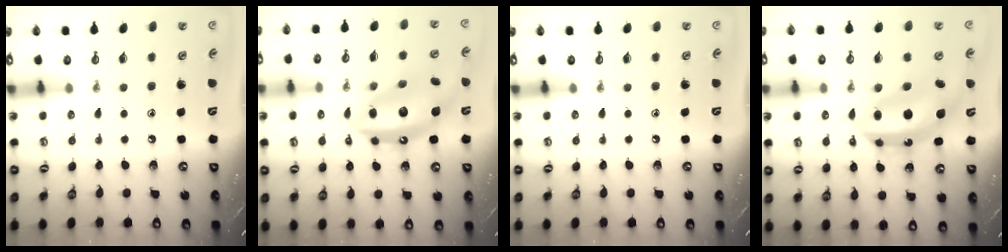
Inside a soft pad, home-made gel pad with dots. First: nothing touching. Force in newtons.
{"total": 15.9, "press": 15.9, "slide": 1.2}
{"total": 0.0}
{"total": 12.3, "press": 12.2, "slide": 1.0}